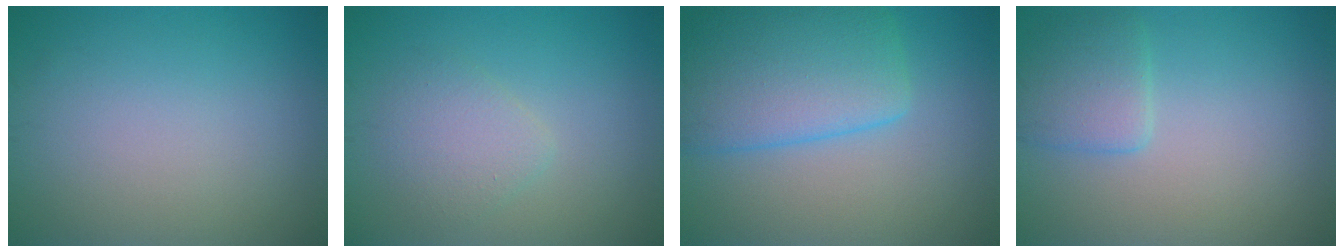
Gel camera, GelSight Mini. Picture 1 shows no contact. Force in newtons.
{"total": 2.4, "press": 2.4, "slide": 0.2}
{"total": 7.1, "press": 7.1, "slide": 0.3}
{"total": 2.7, "press": 2.7, "slide": 0.2}